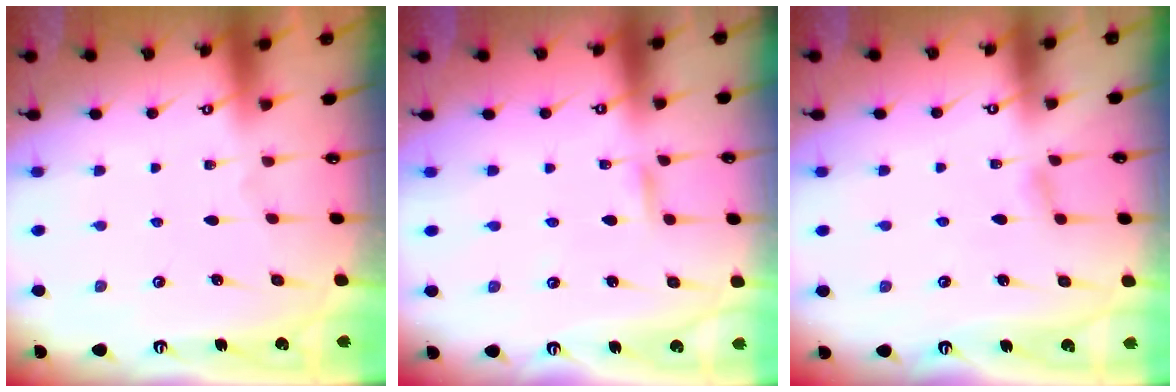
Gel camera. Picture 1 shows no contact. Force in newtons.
{"total": 2.4, "press": 2.4, "slide": 0.2}
{"total": 4.3, "press": 4.3, "slide": 0.3}